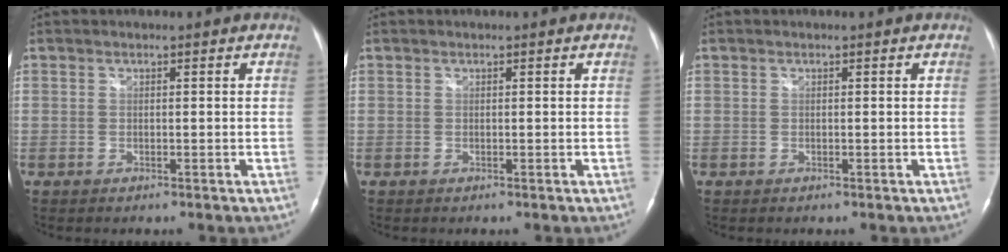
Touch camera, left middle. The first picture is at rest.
{"total": 0.0}
{"total": 0.0}